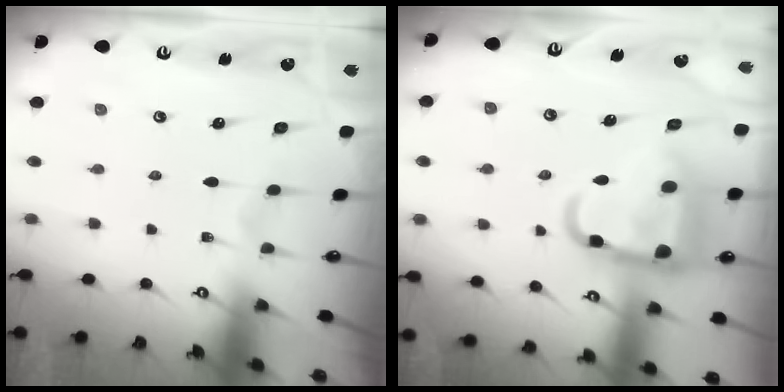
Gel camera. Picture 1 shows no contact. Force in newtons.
{"total": 16.2, "press": 16.1, "slide": 1.8}